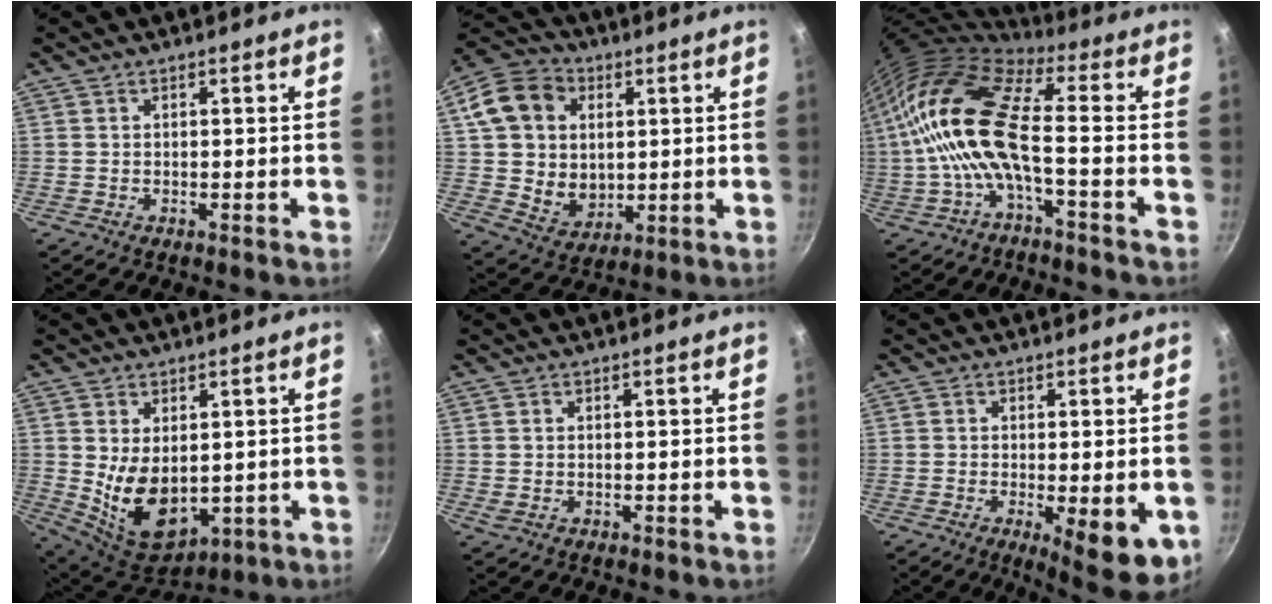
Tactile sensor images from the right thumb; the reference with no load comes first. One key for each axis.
{"total": 15.7, "fx": 3.7, "fy": 12.6, "fz": 8.6, "tx": -0.123, "ty": -0.005, "tz": 0.067}
{"total": 16.8, "fx": -2.6, "fy": 5.6, "fz": 15.6, "tx": -0.334, "ty": 0.054, "tz": -0.059}
{"total": 11.9, "fx": -0.3, "fy": 7.4, "fz": 9.4, "tx": -0.141, "ty": -0.015, "tz": 0.028}
{"total": 0.9, "fx": 0.0, "fy": 0.6, "fz": 0.6, "tx": -0.020, "ty": 0.003, "tz": 0.005}
{"total": 10.3, "fx": -3.2, "fy": 3.3, "fz": 9.2, "tx": -0.120, "ty": -0.020, "tz": -0.038}